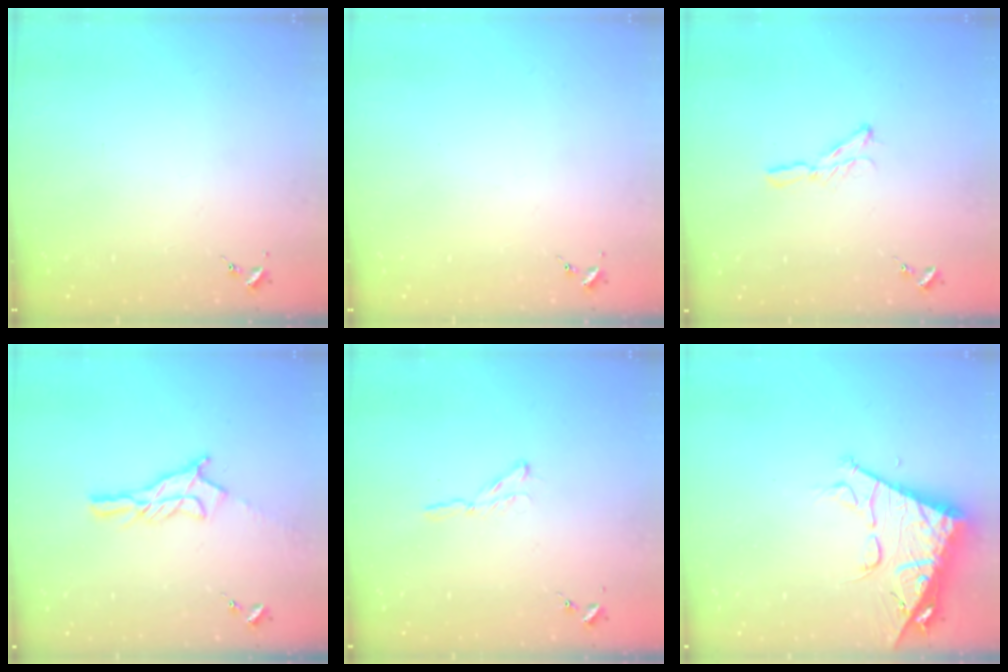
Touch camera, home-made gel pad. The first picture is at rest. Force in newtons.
{"total": 0.0}
{"total": 5.7, "press": 5.7, "slide": 0.1}
{"total": 11.2, "press": 11.1, "slide": 0.7}
{"total": 2.9, "press": 2.9, "slide": 0.3}
{"total": 13.9, "press": 13.8, "slide": 1.4}